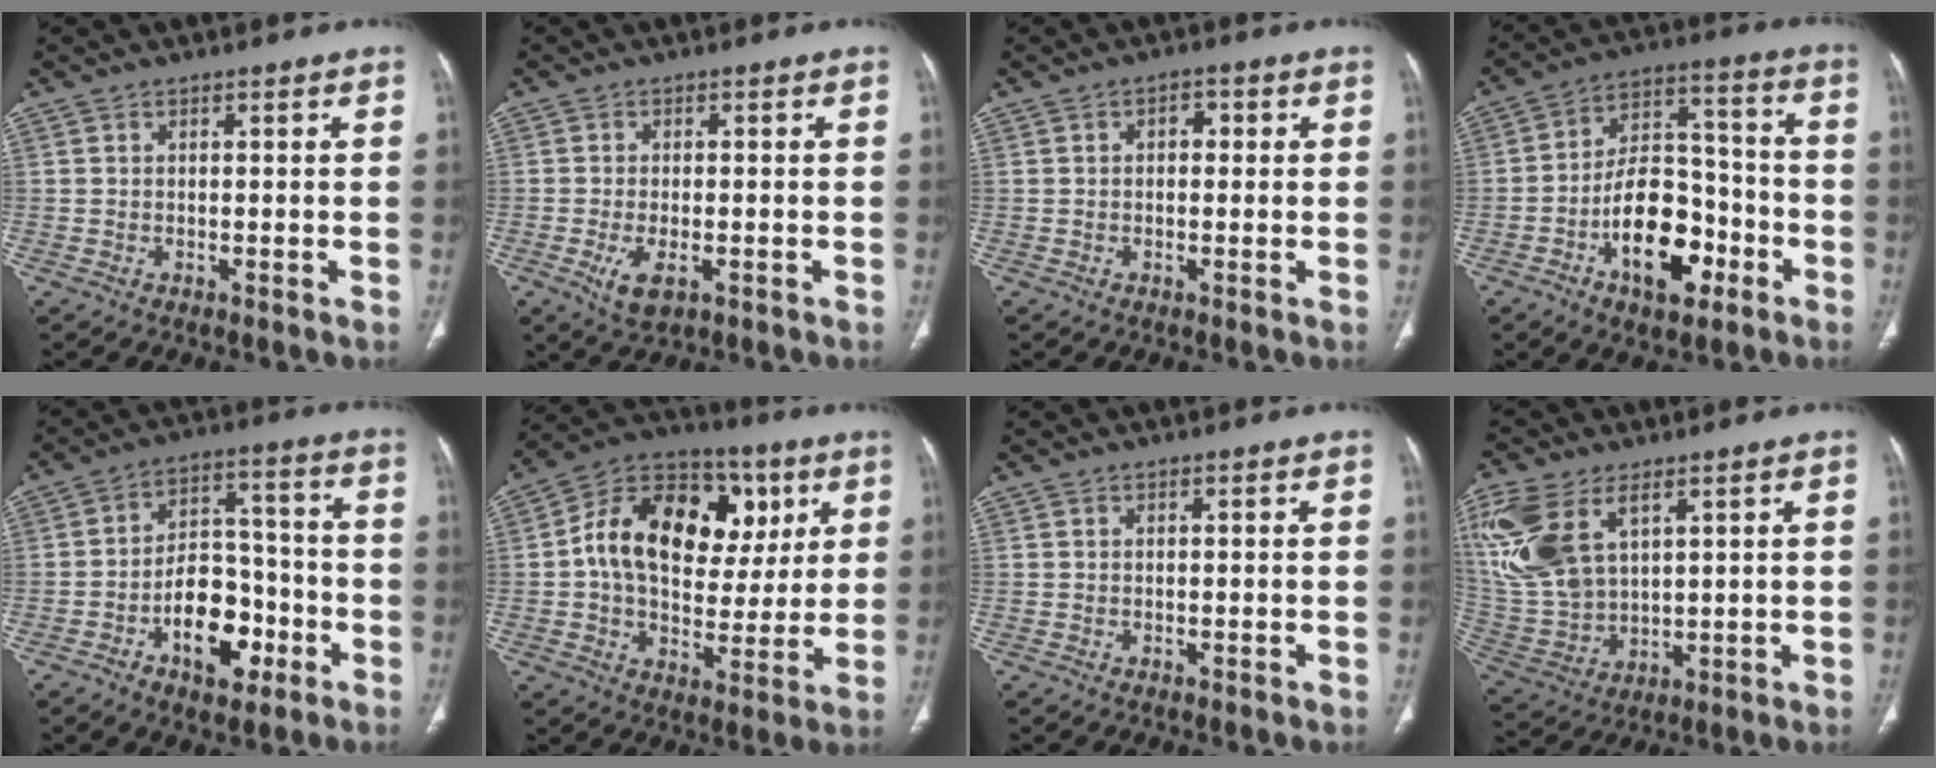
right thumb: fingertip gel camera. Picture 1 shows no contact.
{"total": 4.9, "force": [-1.9, 2.3, 4.0], "torque": [-0.077, -0.005, -0.027]}
{"total": 2.5, "force": [0.4, 1.7, 1.8], "torque": [-0.017, 0.008, 0.003]}
{"total": 16.3, "force": [-6.8, 9.0, 11.7], "torque": [-0.158, 0.048, -0.114]}
{"total": 13.1, "force": [-5.6, 7.9, 8.8], "torque": [-0.102, 0.045, -0.090]}
{"total": 22.3, "force": [5.1, 14.8, 16.0], "torque": [-0.227, 0.015, 0.075]}
{"total": 0.0}
{"total": 17.0, "force": [7.4, 9.7, 11.8], "torque": [-0.261, -0.015, 0.159]}